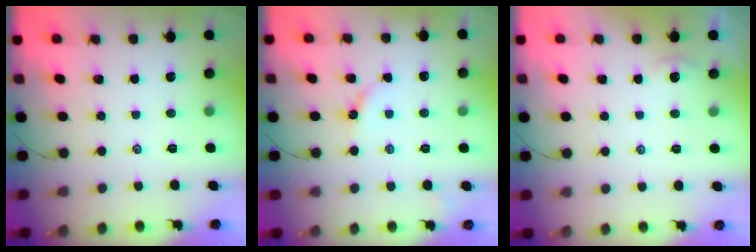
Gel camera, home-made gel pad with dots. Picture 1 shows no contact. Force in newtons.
{"total": 2.9, "press": 2.9, "slide": 0.5}
{"total": 0.0}